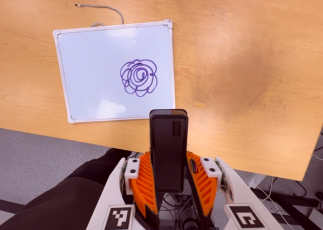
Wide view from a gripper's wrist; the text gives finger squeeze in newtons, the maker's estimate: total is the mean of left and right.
{"total": 4.8, "left": 3.3, "right": 6.3}